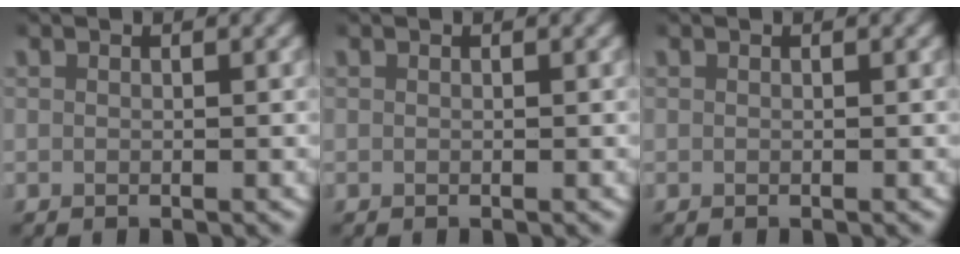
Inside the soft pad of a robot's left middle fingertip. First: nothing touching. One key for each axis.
{"total": 0.0}
{"total": 0.0}